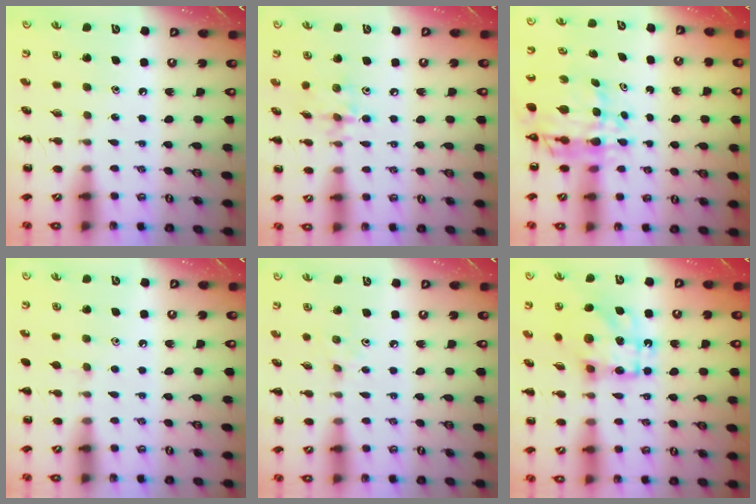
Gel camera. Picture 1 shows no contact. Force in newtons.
{"total": 6.6, "press": 6.6, "slide": 0.5}
{"total": 9.9, "press": 9.4, "slide": 3.3}
{"total": 2.8, "press": 2.5, "slide": 1.3}
{"total": 2.7, "press": 2.5, "slide": 0.9}
{"total": 13.3, "press": 13.2, "slide": 1.4}